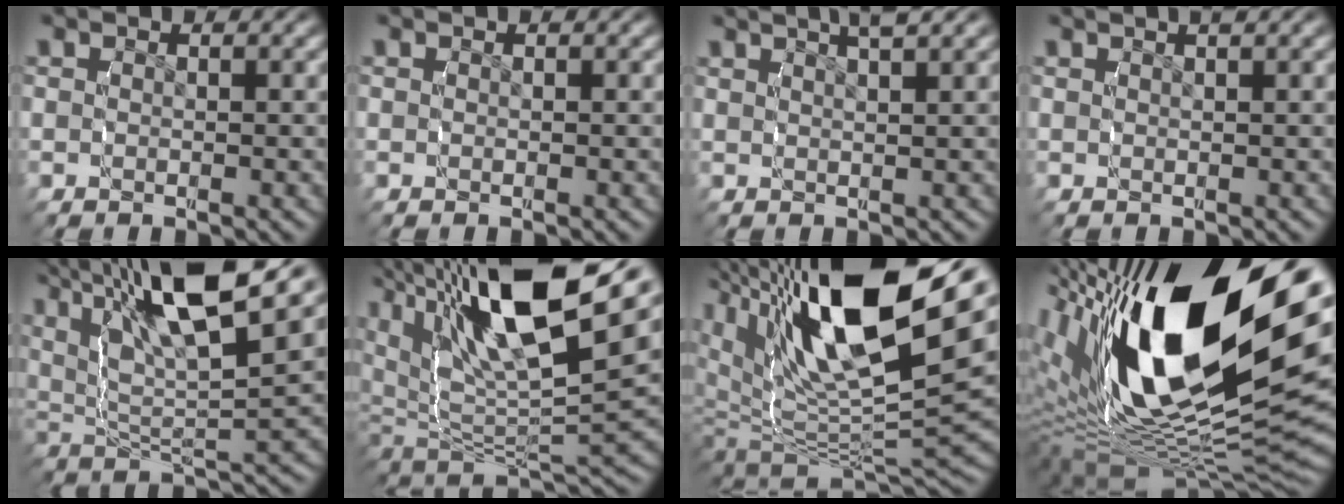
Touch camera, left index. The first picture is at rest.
{"total": 0.0}
{"total": 5.1, "force": [3.7, 1.7, 3.2], "torque": [-0.035, 0.019, 0.051]}
{"total": 1.5, "force": [1.1, 0.0, 0.9], "torque": [-0.004, 0.007, 0.016]}
{"total": 13.3, "force": [5.3, 6.7, 10.2], "torque": [-0.191, 0.011, 0.079]}
{"total": 16.8, "force": [4.4, 9.5, 13.1], "torque": [-0.229, -0.003, 0.072]}
{"total": 19.0, "force": [2.8, 11.3, 15.0], "torque": [-0.259, -0.020, 0.057]}
{"total": 22.2, "force": [1.7, 11.4, 19.0], "torque": [-0.313, -0.005, 0.037]}